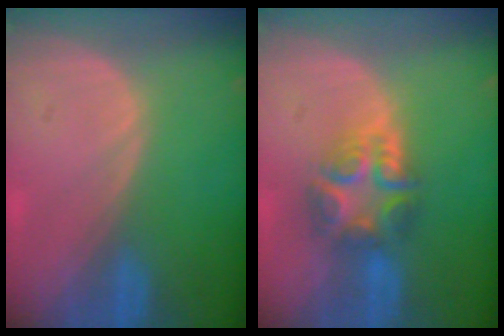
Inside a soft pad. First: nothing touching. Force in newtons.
{"total": 7.6, "press": 6.5, "slide": 3.9}